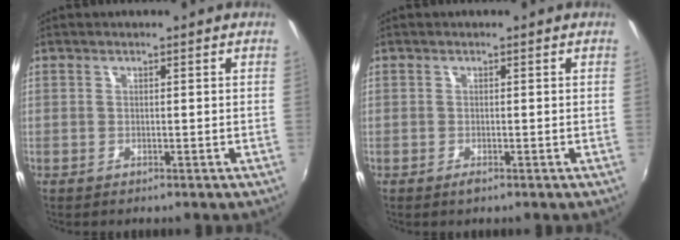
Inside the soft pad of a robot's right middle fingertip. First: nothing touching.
{"total": 0.9, "force": [-0.7, 0.4, 0.5], "torque": [-0.008, -0.005, -0.015]}